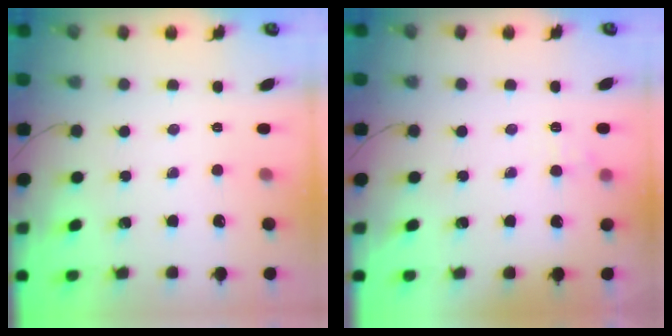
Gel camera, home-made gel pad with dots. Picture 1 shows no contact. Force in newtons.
{"total": 6.1, "press": 5.8, "slide": 1.8}